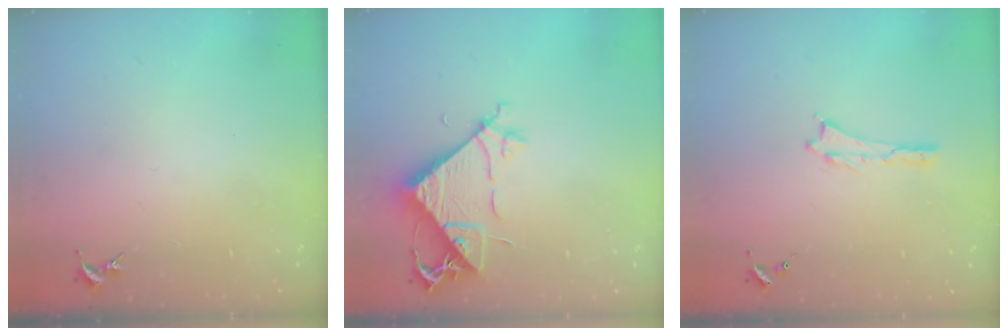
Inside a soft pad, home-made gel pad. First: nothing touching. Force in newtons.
{"total": 7.8, "press": 7.7, "slide": 1.2}
{"total": 0.0}